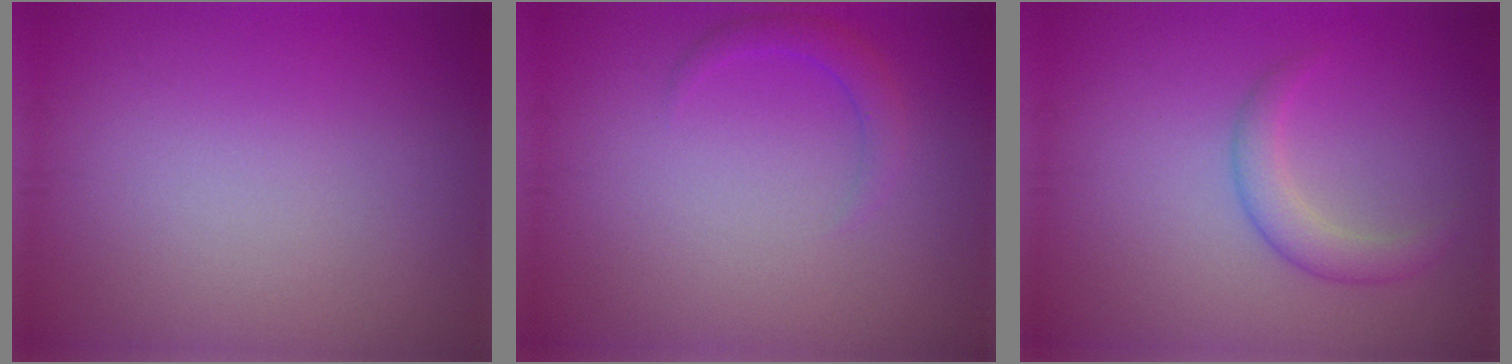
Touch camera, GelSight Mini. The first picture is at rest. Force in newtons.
{"total": 1.5, "press": 1.5, "slide": 0.1}
{"total": 2.3, "press": 2.3, "slide": 0.0}